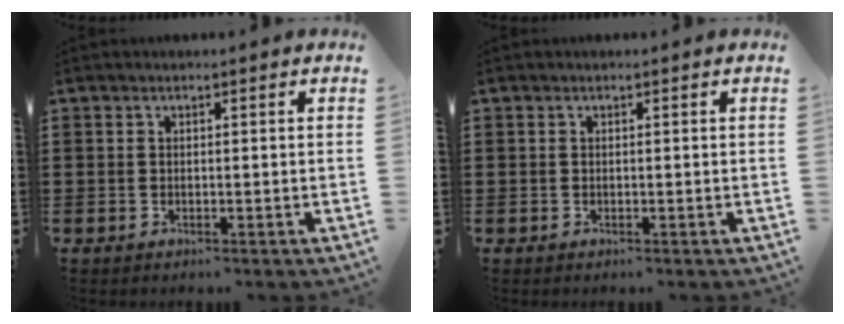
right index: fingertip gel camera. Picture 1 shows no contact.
{"total": 0.0}